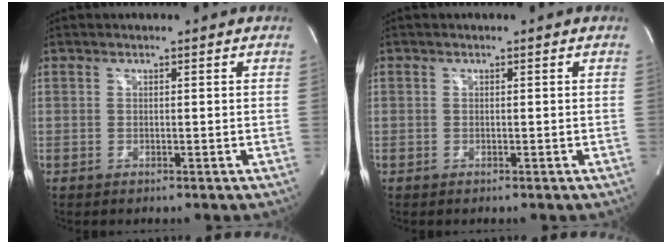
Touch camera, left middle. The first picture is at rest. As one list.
[{"total": 0.0}]